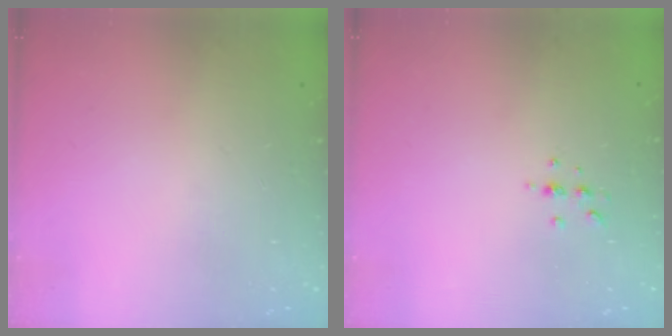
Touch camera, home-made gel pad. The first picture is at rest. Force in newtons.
{"total": 4.1, "press": 3.7, "slide": 1.7}